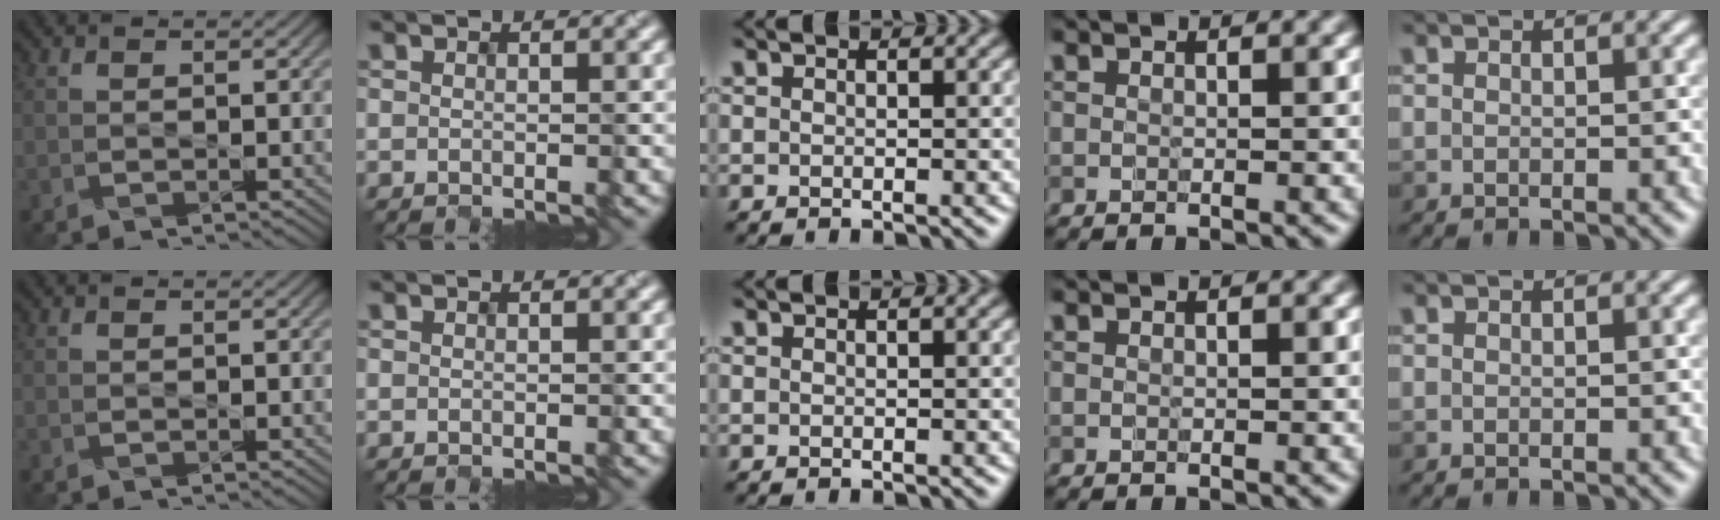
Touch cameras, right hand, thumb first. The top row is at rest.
{}